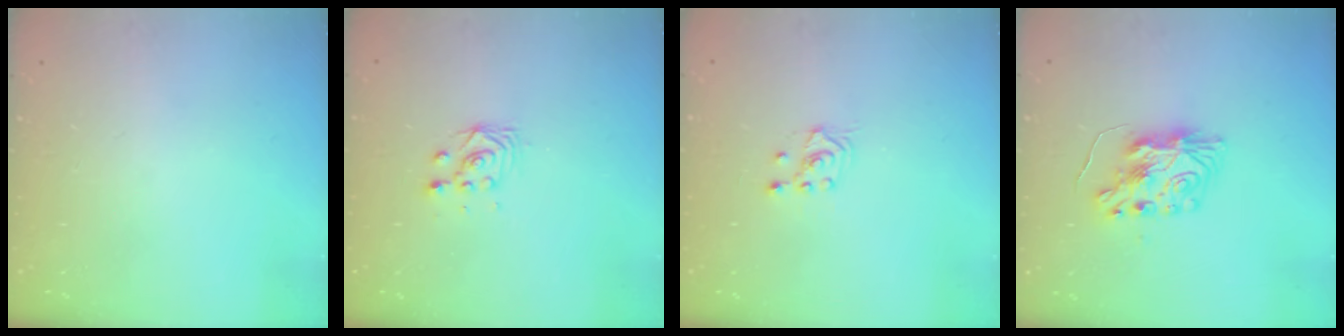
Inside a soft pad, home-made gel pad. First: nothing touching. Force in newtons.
{"total": 2.8, "press": 2.5, "slide": 1.3}
{"total": 2.1, "press": 2.0, "slide": 0.8}
{"total": 9.0, "press": 9.0, "slide": 0.5}